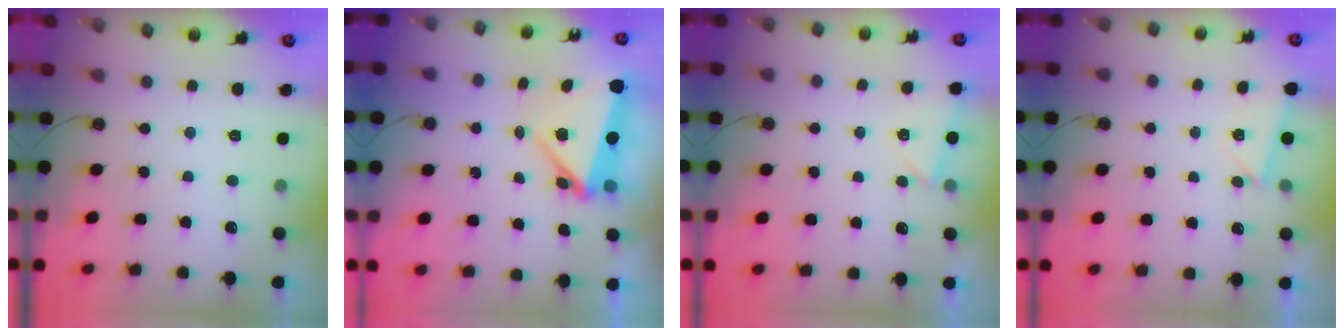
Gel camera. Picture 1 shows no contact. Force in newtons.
{"total": 6.8, "press": 6.8, "slide": 0.2}
{"total": 2.8, "press": 1.9, "slide": 2.1}
{"total": 1.8, "press": 1.4, "slide": 1.2}